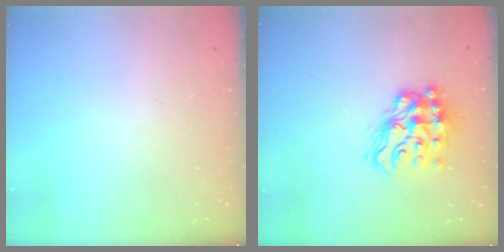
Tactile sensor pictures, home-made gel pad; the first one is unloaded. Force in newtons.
{"total": 15.7, "press": 15.6, "slide": 1.7}